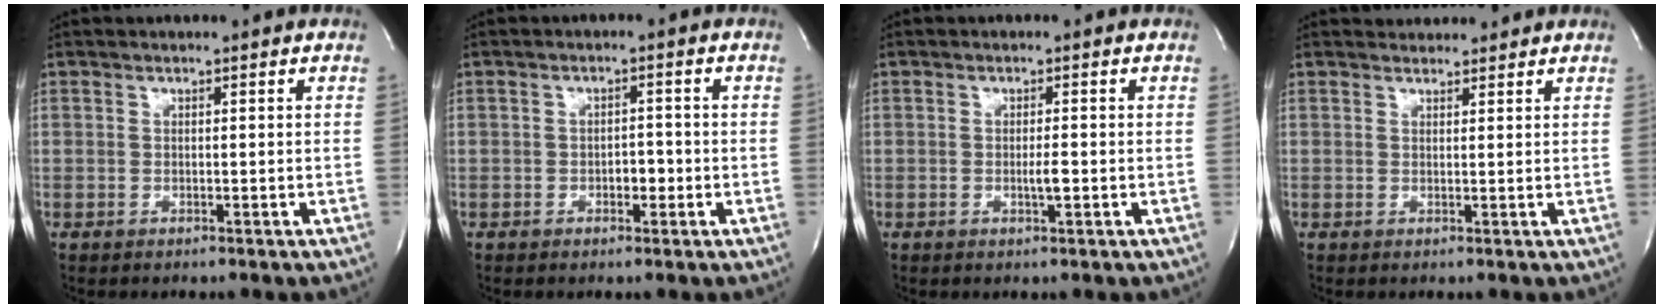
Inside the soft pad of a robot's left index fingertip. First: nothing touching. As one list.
[{"total": 2.3, "force": [-0.9, 1.3, 1.6], "torque": [-0.019, 0.006, -0.015]}, {"total": 1.6, "force": [-0.5, 0.1, 1.6], "torque": [-0.030, -0.002, -0.009]}, {"total": 2.7, "force": [2.6, 0.6, 0.1], "torque": [-0.006, 0.016, 0.039]}]